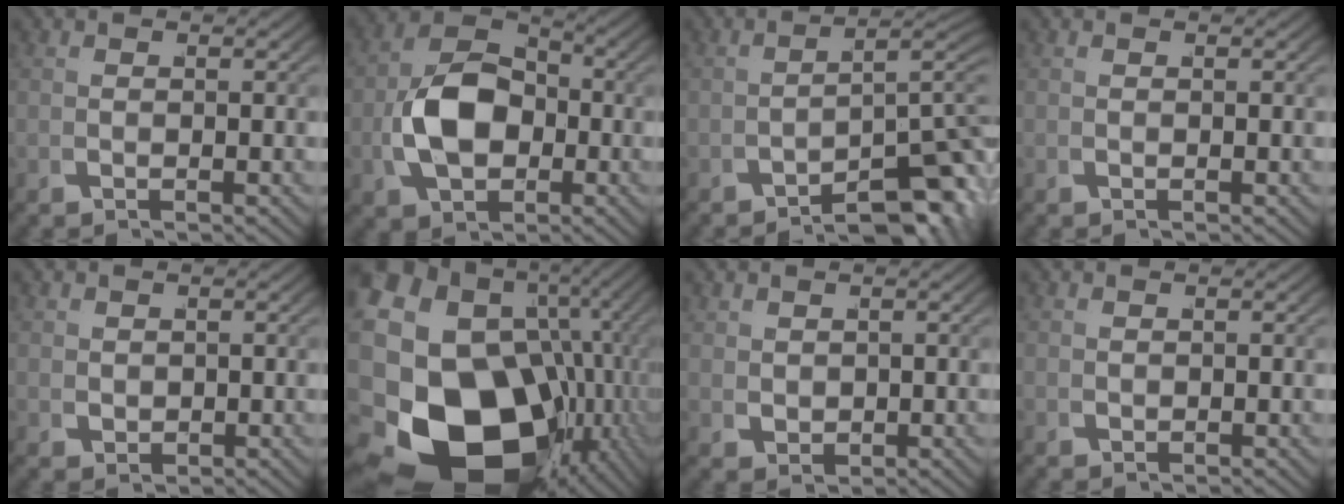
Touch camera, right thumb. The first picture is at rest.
{"total": 9.4, "force": [-0.4, 6.6, 6.6], "torque": [-0.152, -0.017, 0.005]}
{"total": 10.5, "force": [-3.7, 5.3, 8.2], "torque": [-0.109, -0.025, -0.043]}
{"total": 0.0}
{"total": 1.9, "force": [0.5, 1.7, 0.7], "torque": [-0.021, -0.011, 0.018]}
{"total": 28.2, "force": [-5.1, 20.2, 19.1], "torque": [-0.360, -0.090, -0.043]}
{"total": 2.2, "force": [0.8, 1.8, 0.9], "torque": [-0.027, -0.014, 0.031]}
{"total": 0.5, "force": [0.3, 0.4, 0.0], "torque": [-0.005, -0.004, 0.009]}